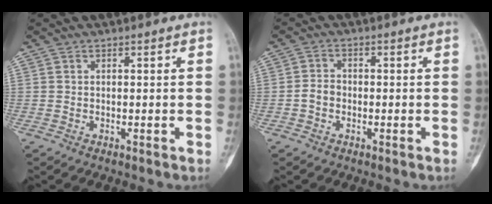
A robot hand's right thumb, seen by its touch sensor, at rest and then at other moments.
{"total": 2.7, "force": [-0.8, 2.2, 1.5], "torque": [-0.021, 0.011, -0.021]}